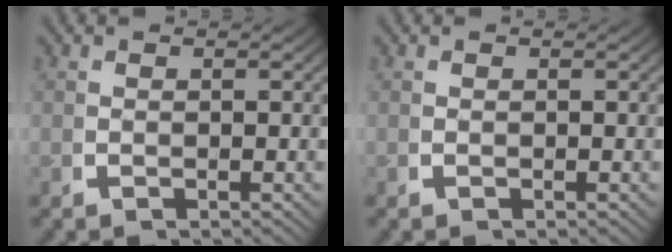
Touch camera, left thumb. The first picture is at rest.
{"total": 0.0}